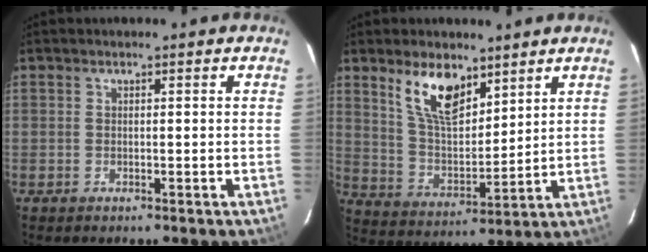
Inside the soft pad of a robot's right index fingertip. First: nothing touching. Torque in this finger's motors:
{"motor_torque": [0.85, 0.78, 0.36, 0.12]}